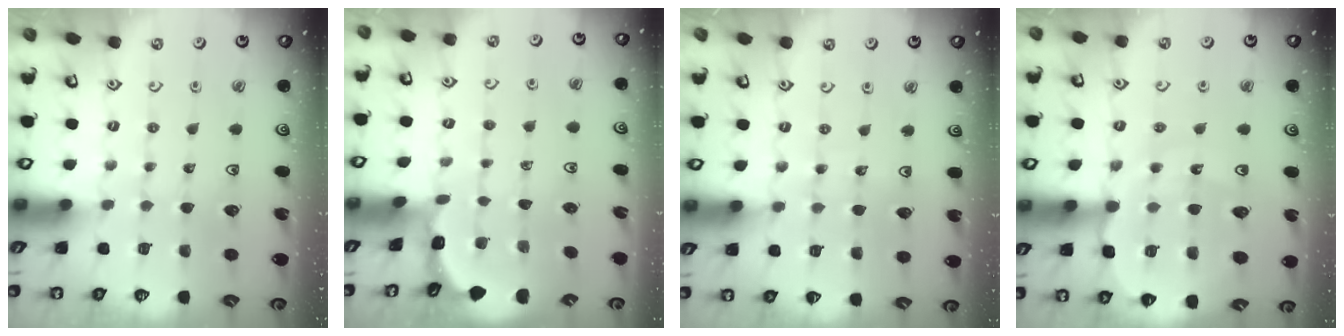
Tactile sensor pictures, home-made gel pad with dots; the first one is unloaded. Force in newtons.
{"total": 1.2, "press": 1.2, "slide": 0.1}
{"total": 4.9, "press": 4.9, "slide": 0.6}
{"total": 13.5, "press": 13.1, "slide": 3.0}